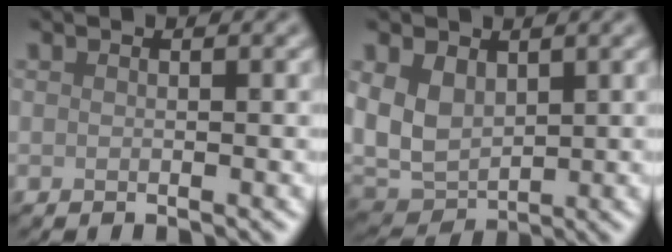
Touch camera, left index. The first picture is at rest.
{"total": 4.9, "force": [1.2, 3.5, 3.2], "torque": [-0.075, -0.004, 0.024]}